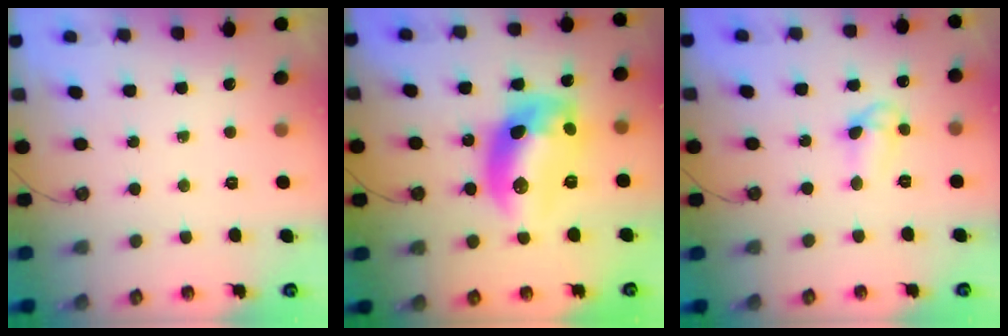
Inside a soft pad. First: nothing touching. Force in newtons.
{"total": 16.1, "press": 16.0, "slide": 1.0}
{"total": 7.1, "press": 7.1, "slide": 0.7}